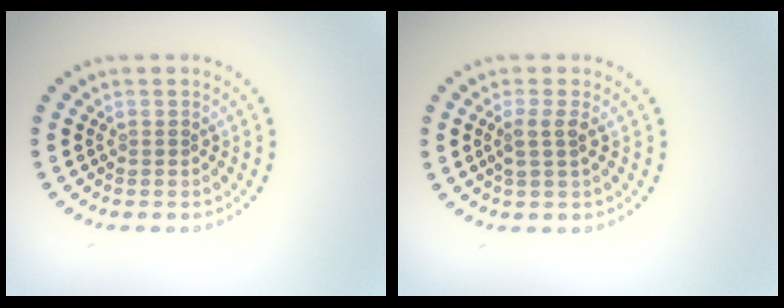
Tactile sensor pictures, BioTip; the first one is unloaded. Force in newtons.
{"total": 1.7, "press": 1.4, "slide": 1.0}